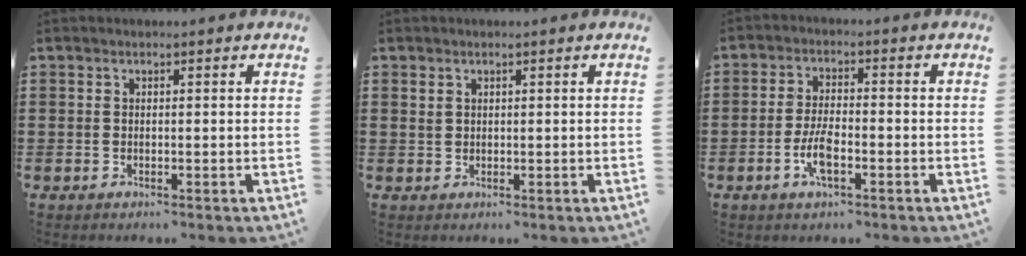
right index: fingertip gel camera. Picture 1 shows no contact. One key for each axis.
{"total": 1.1, "fx": 0.8, "fy": 0.7, "fz": 0.2, "tx": -0.005, "ty": 0.003, "tz": 0.015}
{"total": 4.9, "fx": -1.9, "fy": 1.7, "fz": 4.2, "tx": -0.099, "ty": -0.001, "tz": -0.042}